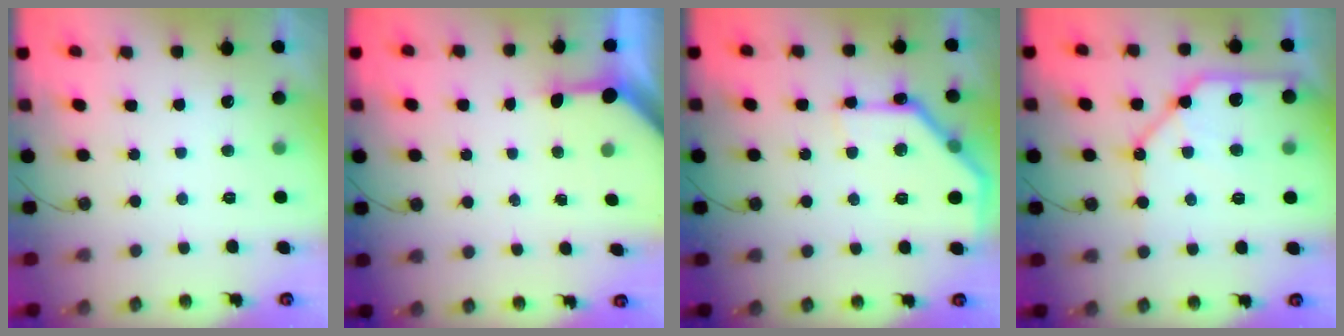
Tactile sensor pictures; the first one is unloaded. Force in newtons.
{"total": 3.4, "press": 3.4, "slide": 0.3}
{"total": 15.5, "press": 15.5, "slide": 0.2}
{"total": 13.5, "press": 13.4, "slide": 1.9}